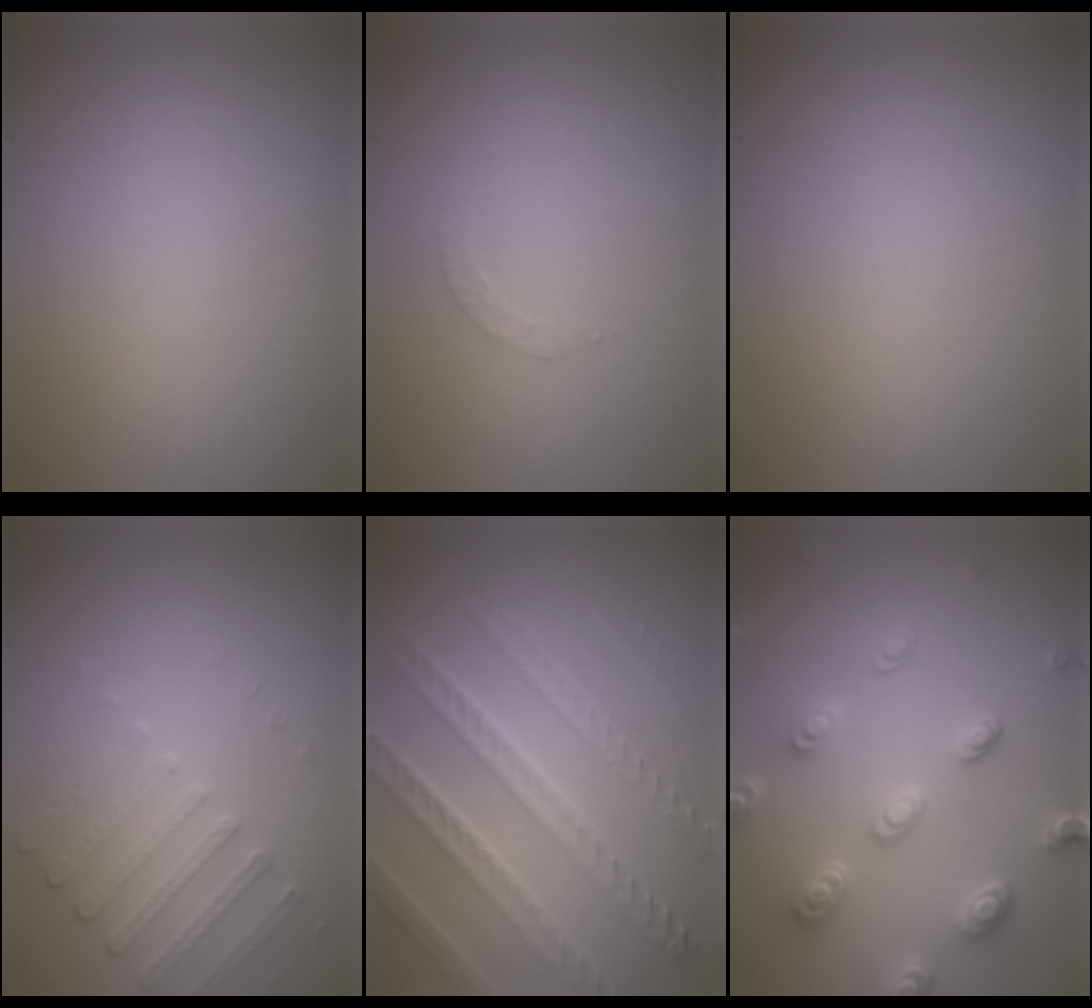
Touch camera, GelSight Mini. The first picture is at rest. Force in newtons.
{"total": 1.1, "press": 1.1, "slide": 0.3}
{"total": 0.0}
{"total": 2.2, "press": 1.8, "slide": 1.2}
{"total": 8.2, "press": 5.9, "slide": 5.7}
{"total": 4.6, "press": 3.7, "slide": 2.8}